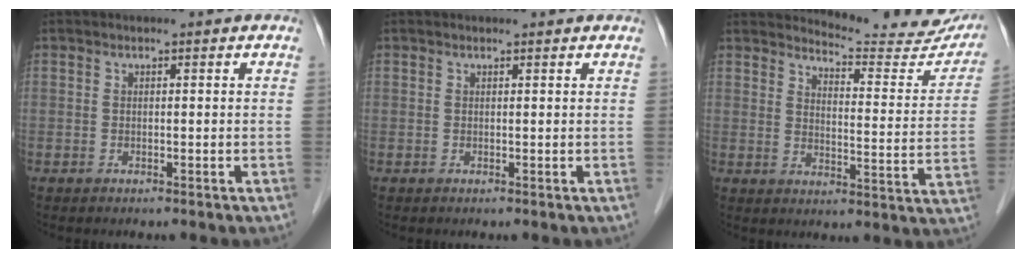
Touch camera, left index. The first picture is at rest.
{"total": 1.4, "force": [1.4, 0.2, 0.1], "torque": [-0.011, 0.007, 0.017]}
{"total": 16.4, "force": [15.9, 2.0, 3.5], "torque": [-0.033, -0.084, 0.176]}